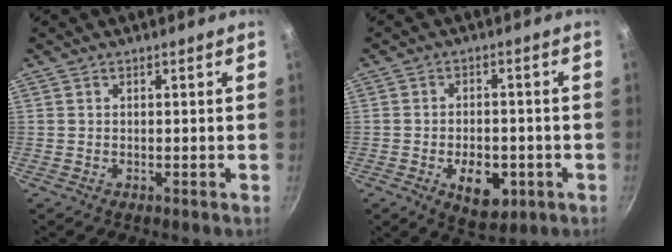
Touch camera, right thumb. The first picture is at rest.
{"total": 9.0, "force": [-3.0, 5.4, 6.6], "torque": [-0.074, 0.007, -0.035]}